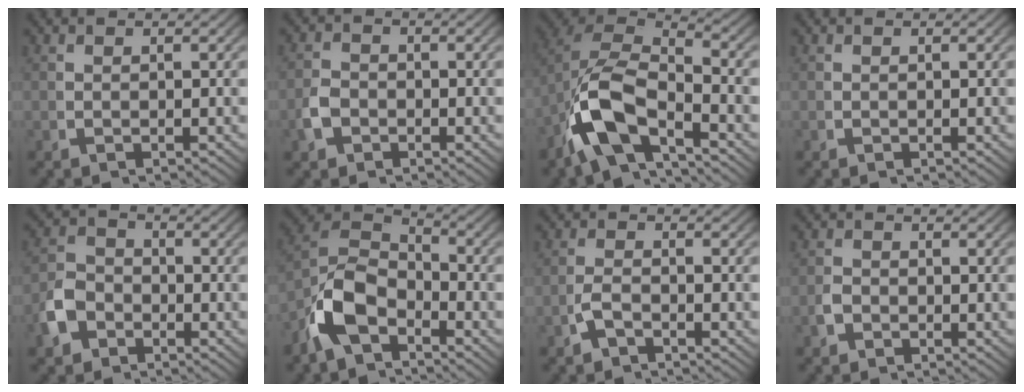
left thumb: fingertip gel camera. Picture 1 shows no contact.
{"total": 2.0, "force": [-0.9, 1.6, 0.9], "torque": [-0.024, -0.005, -0.017]}
{"total": 12.0, "force": [-1.5, 8.1, 8.7], "torque": [-0.205, -0.039, -0.022]}
{"total": 0.0}
{"total": 4.4, "force": [-2.0, 3.5, 1.8], "torque": [-0.049, -0.016, -0.031]}
{"total": 9.2, "force": [-2.0, 6.6, 6.1], "torque": [-0.137, -0.023, -0.035]}
{"total": 1.7, "force": [-1.3, 0.8, 0.9], "torque": [-0.023, -0.005, -0.021]}
{"total": 1.0, "force": [-0.6, 0.7, 0.4], "torque": [-0.011, -0.004, -0.012]}